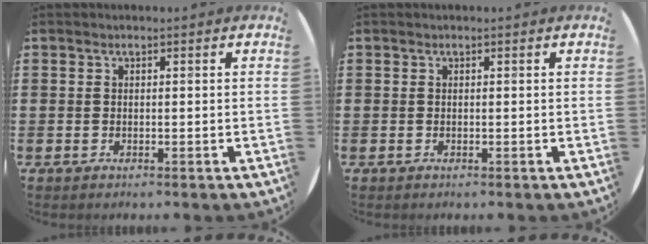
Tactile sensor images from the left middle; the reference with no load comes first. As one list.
[{"total": 0.0}]